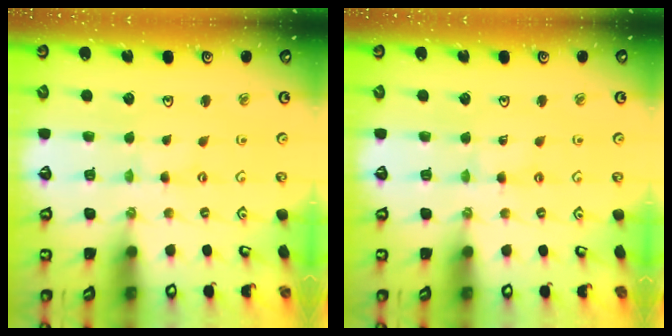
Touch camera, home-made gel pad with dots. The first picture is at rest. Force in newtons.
{"total": 2.0, "press": 2.0, "slide": 0.3}